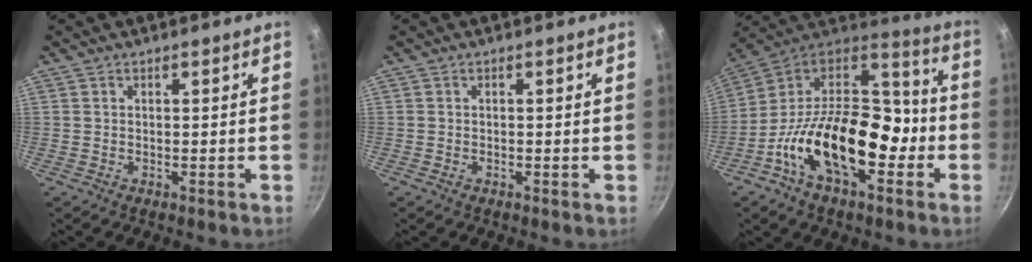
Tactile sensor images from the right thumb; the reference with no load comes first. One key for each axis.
{"total": 0.0}
{"total": 24.5, "fx": -7.1, "fy": 13.9, "fz": 18.9, "tx": -0.292, "ty": 0.065, "tz": -0.138}